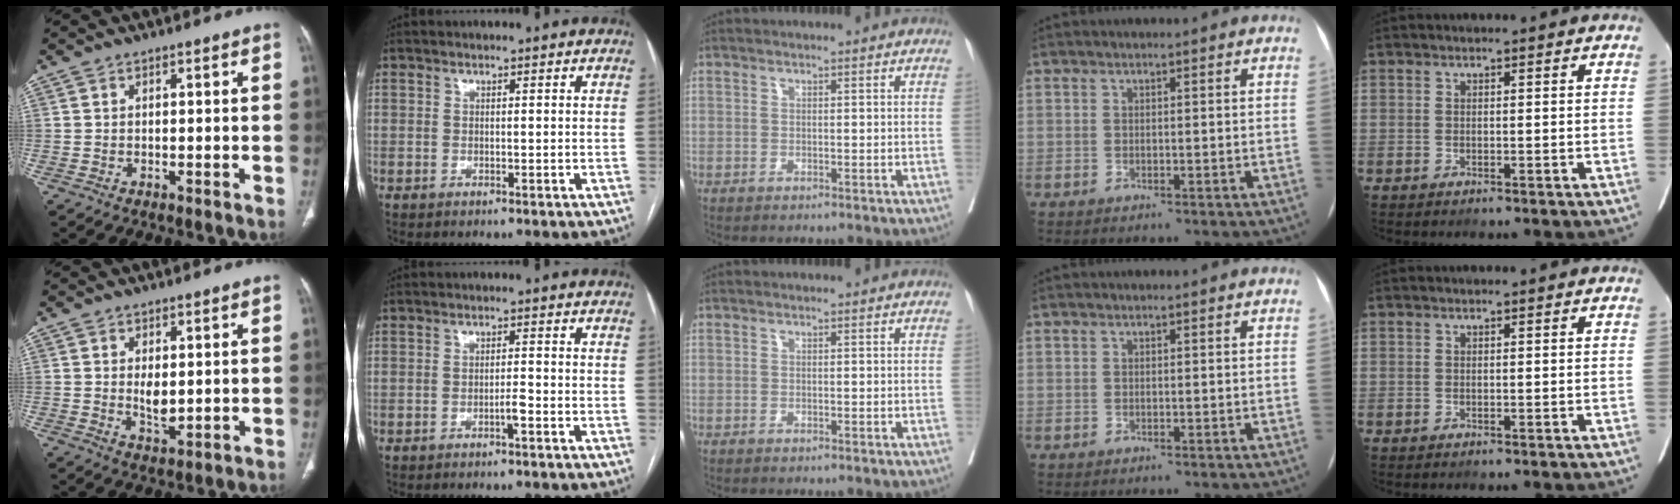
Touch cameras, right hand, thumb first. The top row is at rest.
{"thumb": {"total": 3.9, "force": [0.4, 2.0, 3.3], "torque": [-0.050, -0.012, 0.015]}, "index": {"total": 1.7, "force": [-1.0, 0.0, 1.3], "torque": [-0.022, 0.001, -0.018]}}